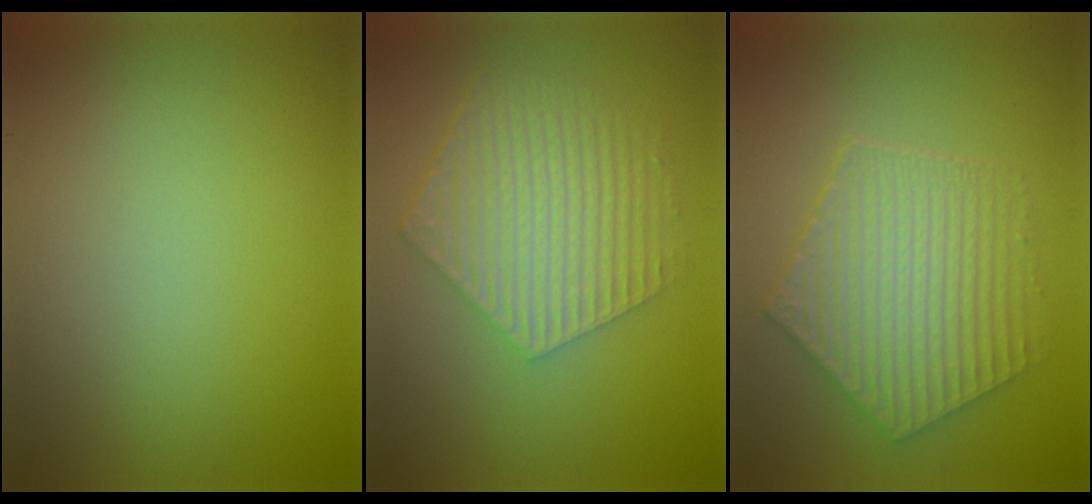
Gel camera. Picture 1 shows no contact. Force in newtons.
{"total": 5.6, "press": 4.1, "slide": 3.9}
{"total": 5.0, "press": 4.3, "slide": 2.6}